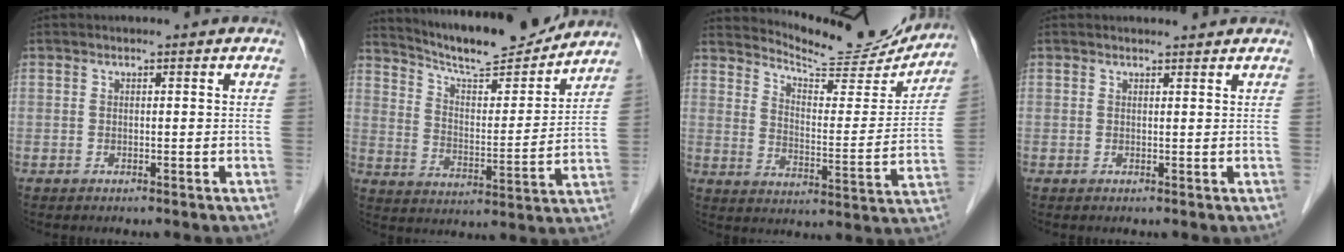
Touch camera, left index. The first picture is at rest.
{"total": 15.7, "force": [14.7, 1.5, 5.2], "torque": [-0.091, -0.007, 0.229]}
{"total": 15.6, "force": [15.2, 1.7, 3.2], "torque": [-0.053, -0.043, 0.205]}
{"total": 1.8, "force": [1.8, 0.3, 0.2], "torque": [-0.011, 0.006, 0.024]}